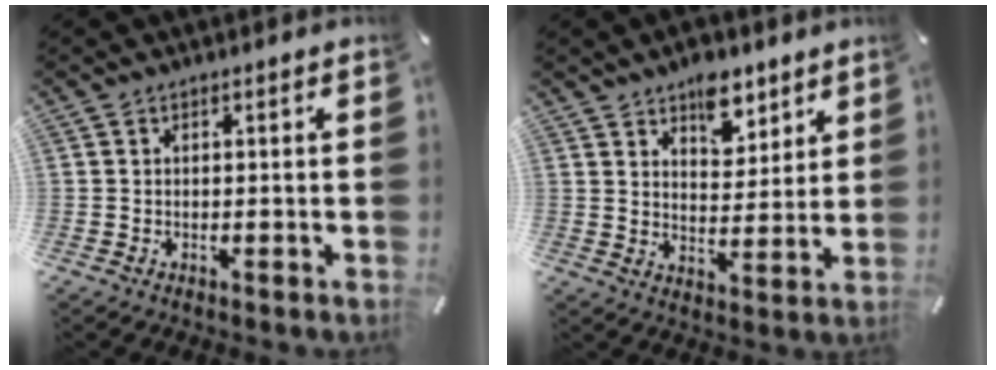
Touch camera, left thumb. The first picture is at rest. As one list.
[{"total": 8.3, "force": [5.8, 4.9, 3.2], "torque": [-0.020, -0.038, 0.098]}]